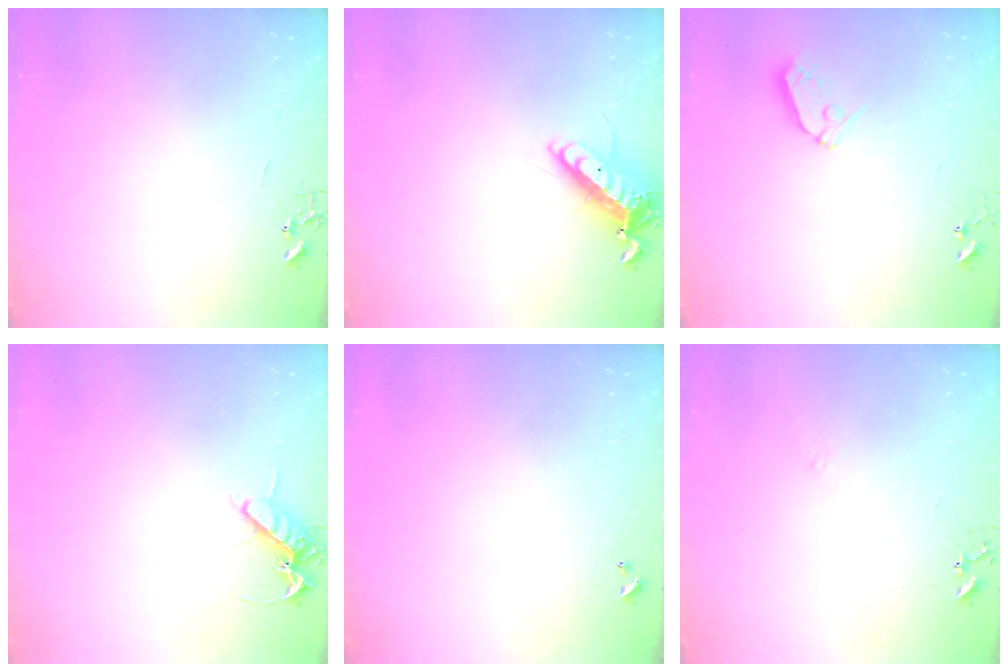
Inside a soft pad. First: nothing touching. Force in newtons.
{"total": 13.1, "press": 12.9, "slide": 2.5}
{"total": 7.0, "press": 7.0, "slide": 0.6}
{"total": 9.3, "press": 9.2, "slide": 1.3}
{"total": 0.0}
{"total": 5.7, "press": 5.6, "slide": 0.7}